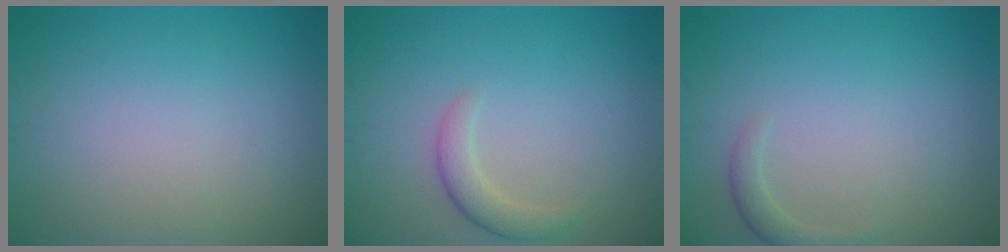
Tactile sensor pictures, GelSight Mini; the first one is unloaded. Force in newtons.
{"total": 2.1, "press": 2.1, "slide": 0.1}
{"total": 1.4, "press": 1.4, "slide": 0.1}